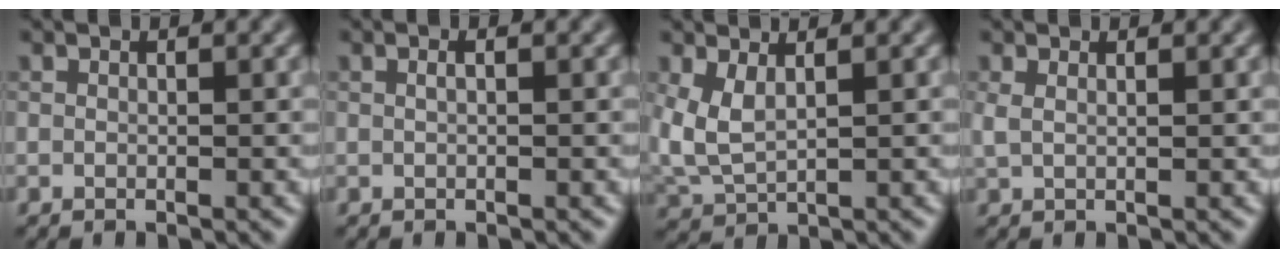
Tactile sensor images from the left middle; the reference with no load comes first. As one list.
[{"total": 0.6, "force": [0.2, 0.1, 0.5], "torque": [-0.012, -0.003, -0.003]}, {"total": 2.7, "force": [1.1, 1.2, 2.1], "torque": [-0.070, -0.006, 0.029]}, {"total": 1.1, "force": [0.6, 0.4, 0.8], "torque": [-0.018, -0.002, 0.009]}]